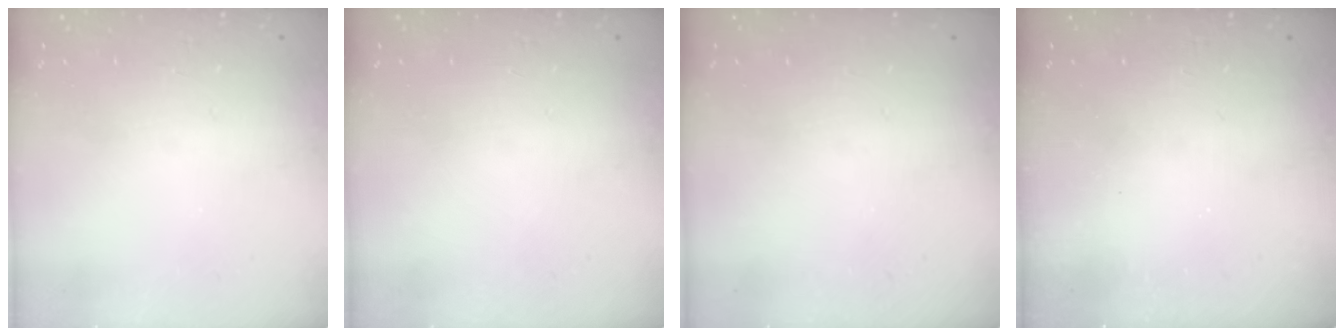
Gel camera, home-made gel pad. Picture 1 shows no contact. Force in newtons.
{"total": 0.0}
{"total": 0.0}
{"total": 2.5, "press": 2.4, "slide": 0.8}